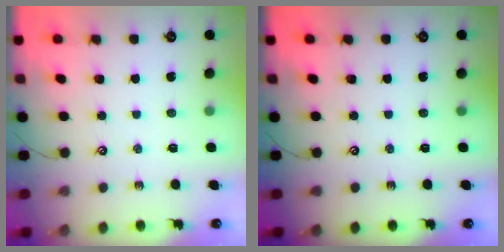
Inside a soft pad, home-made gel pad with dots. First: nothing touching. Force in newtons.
{"total": 0.0}